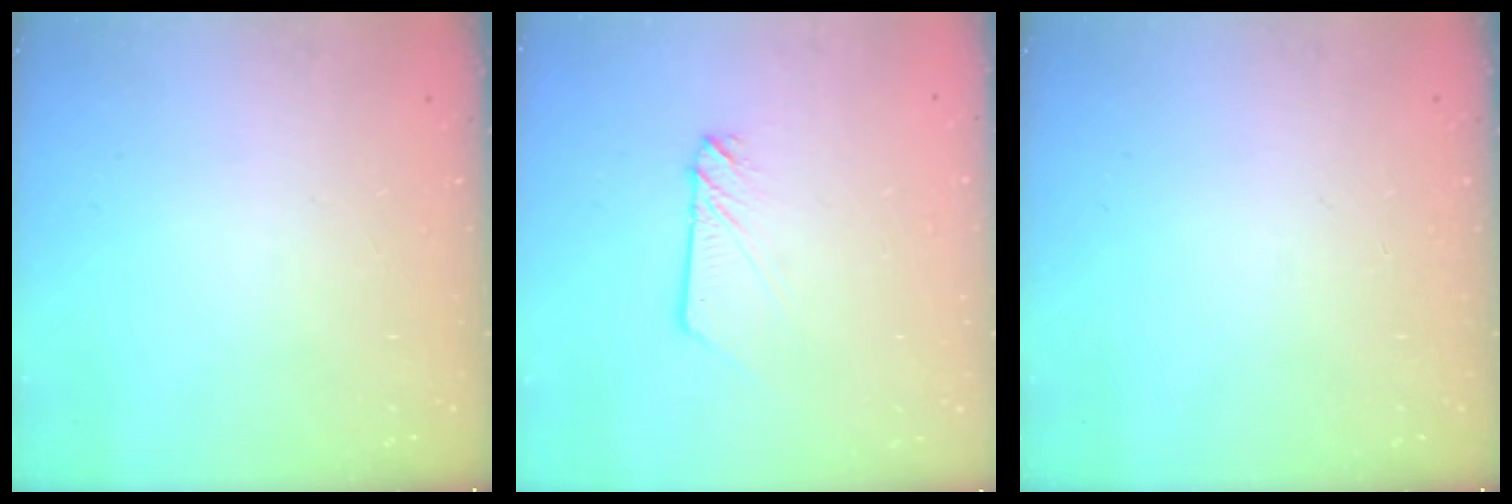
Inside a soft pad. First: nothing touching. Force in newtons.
{"total": 3.0, "press": 3.0, "slide": 0.2}
{"total": 0.0}